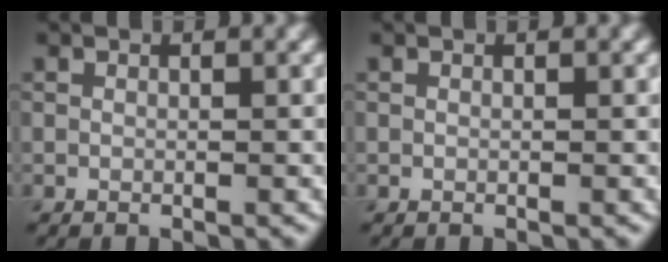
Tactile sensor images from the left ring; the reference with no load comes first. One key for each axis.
{"total": 0.0}